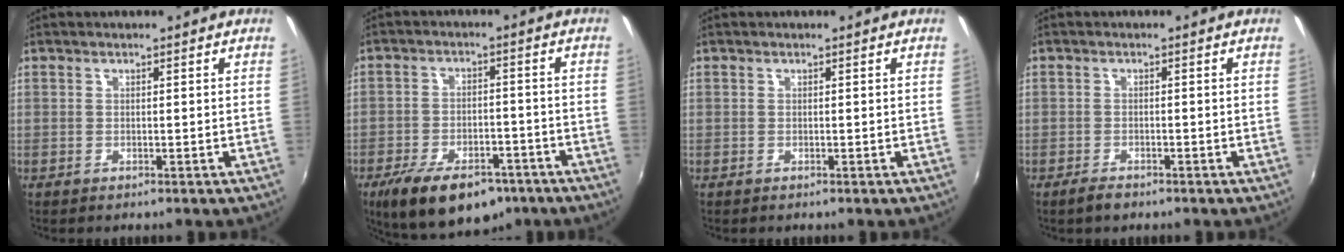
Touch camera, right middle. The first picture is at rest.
{"total": 15.7, "force": [-10.3, 7.3, 9.3], "torque": [-0.188, -0.019, -0.153]}
{"total": 0.0}
{"total": 2.2, "force": [-1.7, 1.0, 0.9], "torque": [-0.024, -0.001, -0.031]}